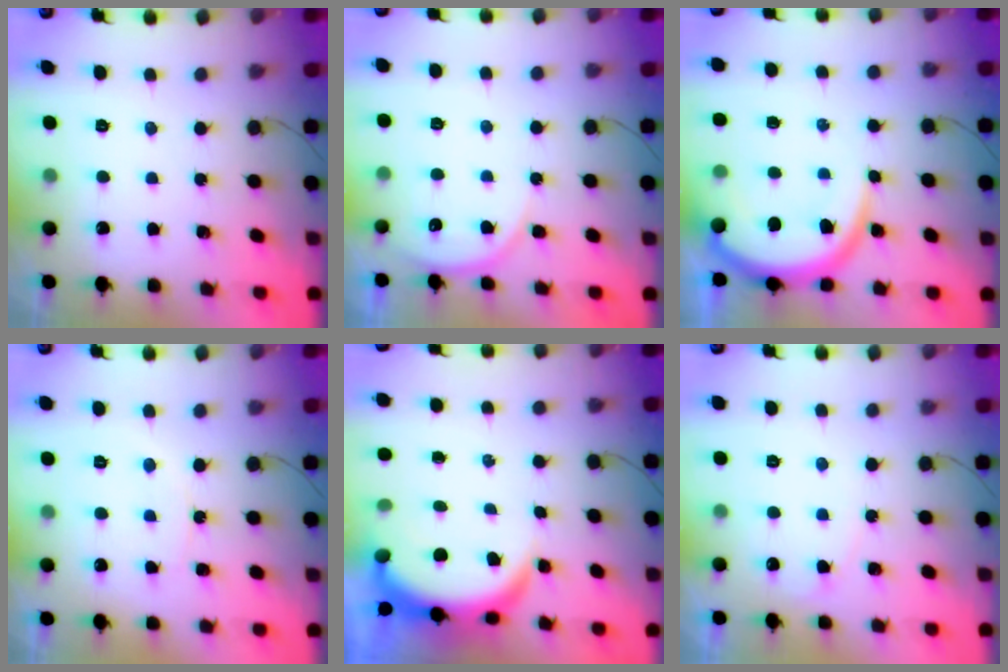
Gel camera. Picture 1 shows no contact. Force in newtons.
{"total": 5.8, "press": 5.8, "slide": 0.3}
{"total": 10.5, "press": 10.4, "slide": 1.2}
{"total": 8.7, "press": 8.7, "slide": 0.5}
{"total": 6.2, "press": 6.2, "slide": 0.6}
{"total": 3.7, "press": 3.7, "slide": 0.5}